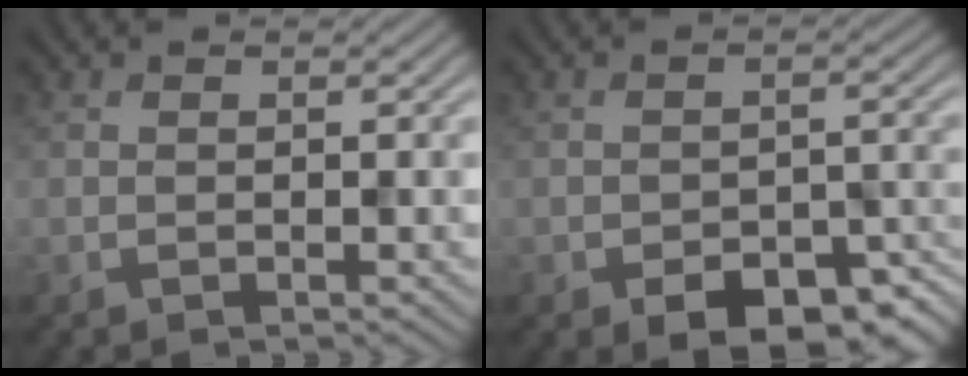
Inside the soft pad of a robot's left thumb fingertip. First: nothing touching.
{"total": 7.9, "force": [-5.0, 3.9, 4.8], "torque": [-0.064, -0.012, -0.066]}